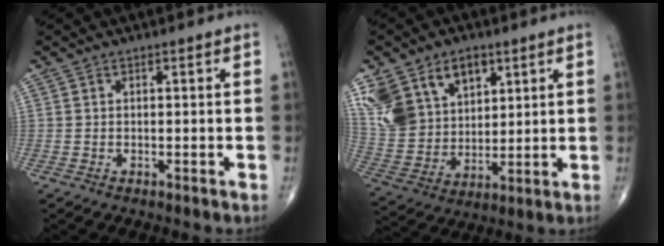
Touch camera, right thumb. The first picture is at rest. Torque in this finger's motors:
{"motor_torque": [-0.06, 0.36, 0.72, 0.78, 0.19]}